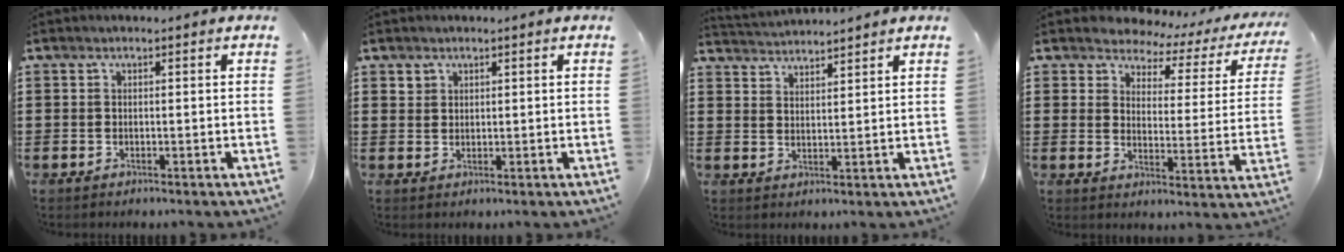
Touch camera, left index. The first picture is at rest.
{"total": 1.3, "force": [1.0, 0.8, 0.1], "torque": [-0.006, 0.000, 0.022]}
{"total": 2.8, "force": [2.7, -0.5, -0.3], "torque": [-0.004, -0.014, 0.049]}
{"total": 3.3, "force": [2.9, 1.4, 0.6], "torque": [-0.035, -0.018, 0.044]}